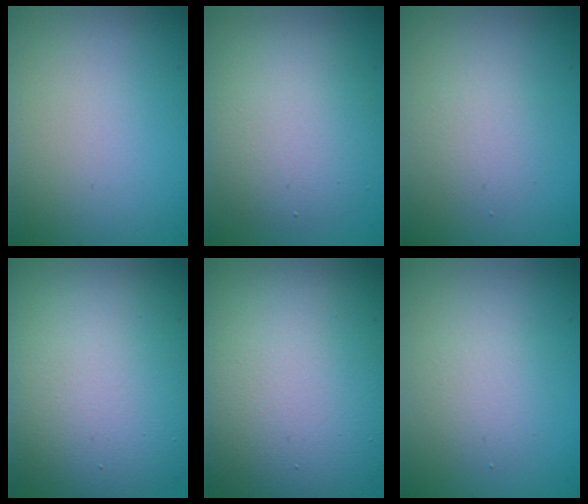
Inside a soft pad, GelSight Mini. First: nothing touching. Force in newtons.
{"total": 4.8, "press": 4.8, "slide": 0.2}
{"total": 1.8, "press": 1.8, "slide": 0.1}
{"total": 12.9, "press": 12.8, "slide": 1.2}
{"total": 15.1, "press": 15.1, "slide": 1.2}
{"total": 2.1, "press": 2.1, "slide": 0.0}